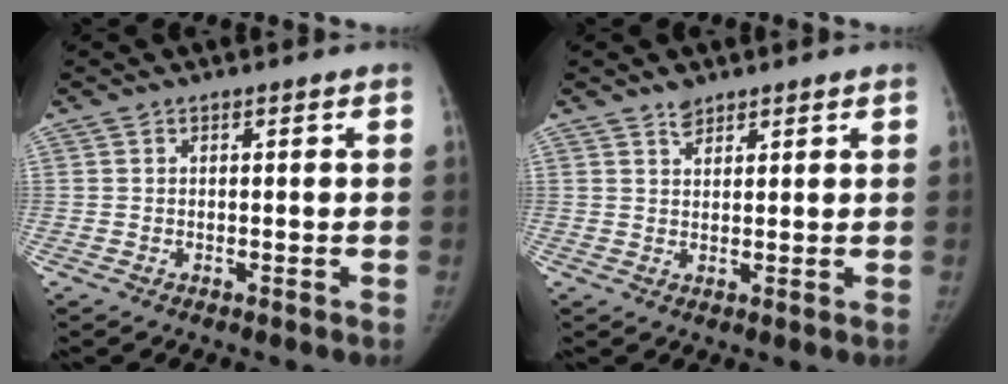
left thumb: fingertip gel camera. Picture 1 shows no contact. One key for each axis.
{"total": 2.0, "fx": 1.7, "fy": 1.1, "fz": 0.5, "tx": 0.003, "ty": -0.009, "tz": 0.028}